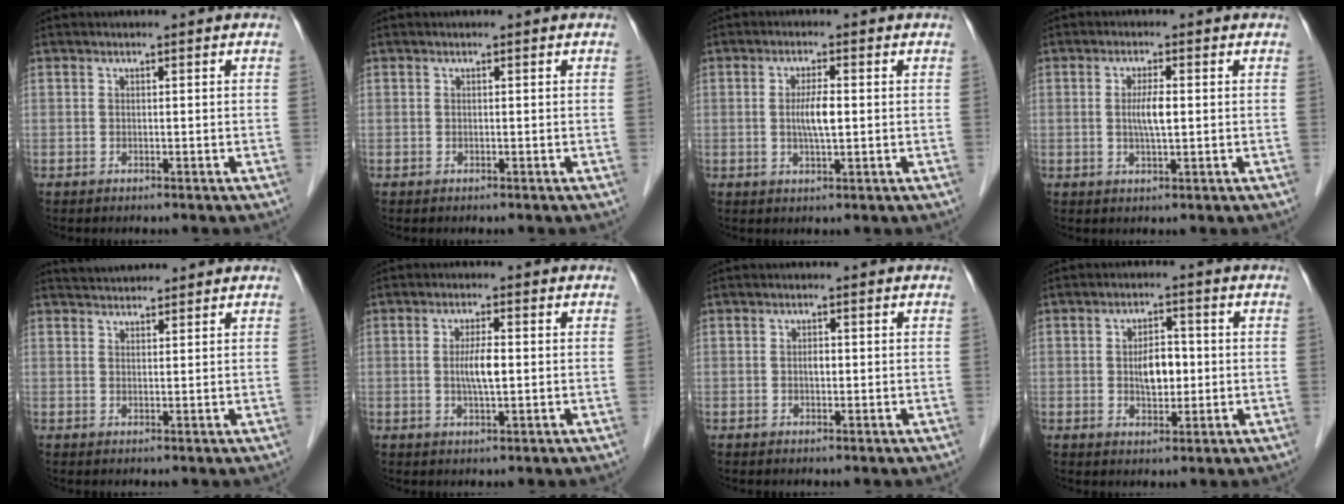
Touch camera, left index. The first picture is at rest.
{"total": 0.0}
{"total": 3.8, "force": [0.0, 0.6, 3.8], "torque": [-0.072, -0.003, -0.002]}
{"total": 3.5, "force": [0.1, 0.5, 3.4], "torque": [-0.064, -0.003, 0.001]}
{"total": 3.8, "force": [3.7, 0.6, 0.5], "torque": [-0.011, 0.031, 0.062]}
{"total": 3.8, "force": [0.0, 0.7, 3.8], "torque": [-0.072, -0.003, -0.002]}
{"total": 1.0, "force": [0.0, 0.5, 0.8], "torque": [-0.014, 0.000, -0.001]}
{"total": 4.9, "force": [0.0, 2.5, 4.2], "torque": [-0.073, 0.004, 0.001]}